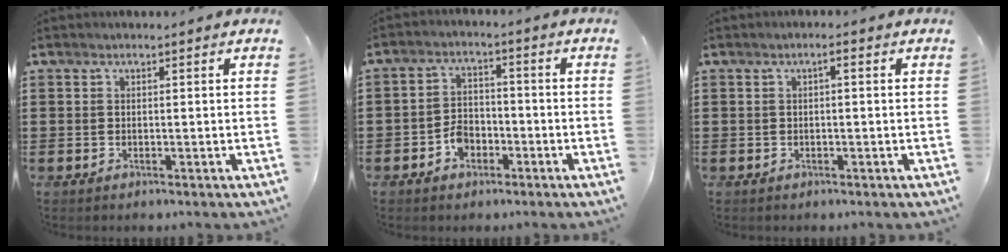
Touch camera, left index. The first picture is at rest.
{"total": 4.0, "force": [-2.2, 2.7, 1.9], "torque": [-0.037, 0.008, -0.043]}
{"total": 1.2, "force": [-0.3, 0.3, 1.2], "torque": [-0.022, 0.000, -0.006]}